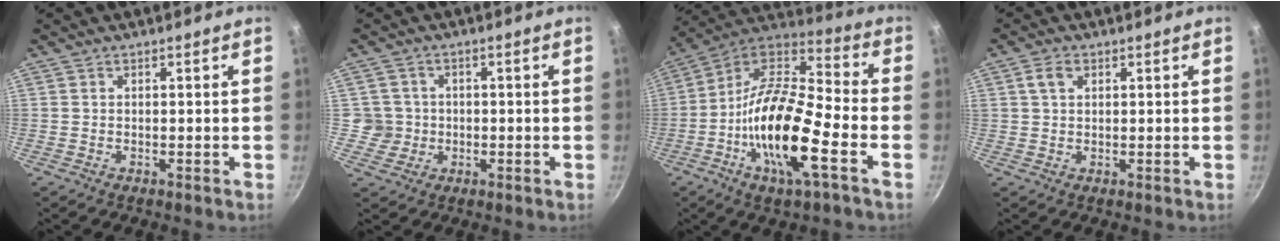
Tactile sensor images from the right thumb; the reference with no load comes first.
{"total": 4.6, "force": [-0.2, 4.5, 0.4], "torque": [0.023, 0.015, -0.002]}
{"total": 20.7, "force": [-6.6, 6.4, 18.5], "torque": [-0.337, 0.036, -0.144]}
{"total": 2.9, "force": [1.1, 2.0, 1.8], "torque": [-0.027, 0.004, 0.020]}